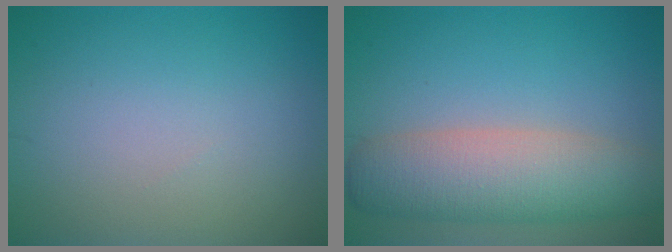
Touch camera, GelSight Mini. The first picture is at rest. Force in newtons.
{"total": 7.2, "press": 7.2, "slide": 0.6}